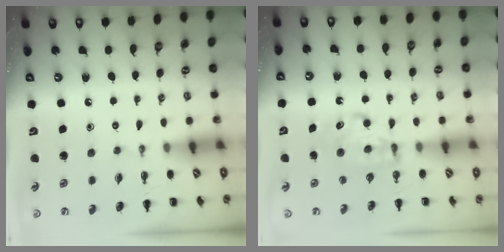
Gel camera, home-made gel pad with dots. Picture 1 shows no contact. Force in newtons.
{"total": 6.4, "press": 6.4, "slide": 0.5}